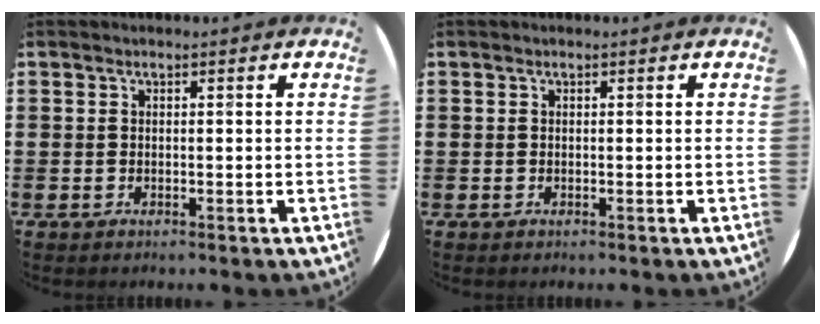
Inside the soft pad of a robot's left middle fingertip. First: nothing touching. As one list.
[{"total": 0.0}]